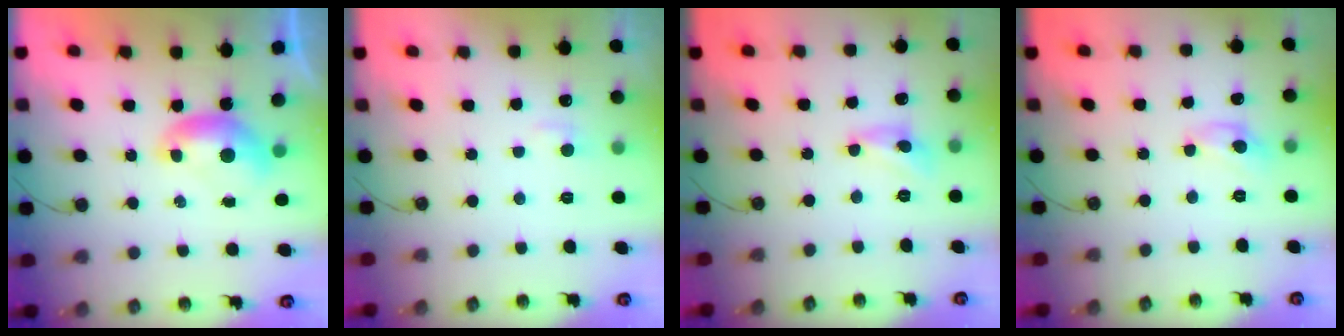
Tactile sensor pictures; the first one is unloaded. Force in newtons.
{"total": 1.4, "press": 1.3, "slide": 0.6}
{"total": 2.5, "press": 2.5, "slide": 0.3}
{"total": 3.7, "press": 3.7, "slide": 0.3}